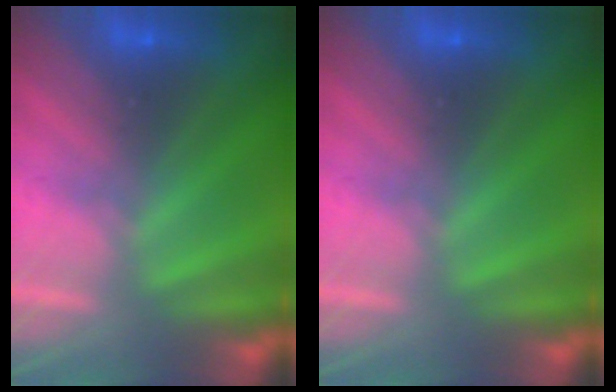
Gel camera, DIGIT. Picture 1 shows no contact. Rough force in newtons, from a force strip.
{"total": 0.0}